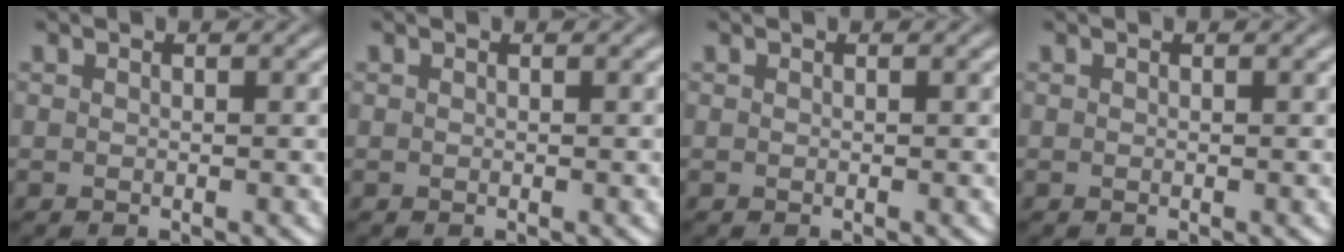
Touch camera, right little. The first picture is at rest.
{"total": 0.0}
{"total": 0.0}
{"total": 0.0}